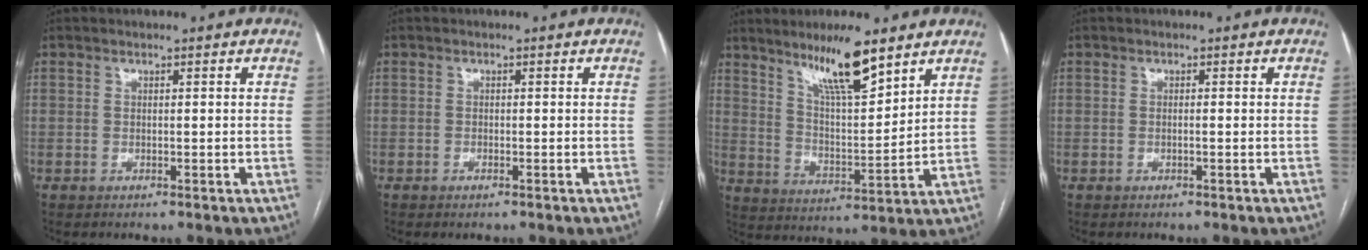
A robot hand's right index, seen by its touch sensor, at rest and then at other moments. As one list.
[{"total": 0.6, "force": [-0.5, 0.2, 0.4], "torque": [-0.007, -0.001, -0.005]}, {"total": 11.1, "force": [7.9, 1.5, 7.6], "torque": [-0.136, -0.008, 0.144]}, {"total": 0.5, "force": [-0.2, -0.1, 0.5], "torque": [-0.009, 0.001, -0.002]}]